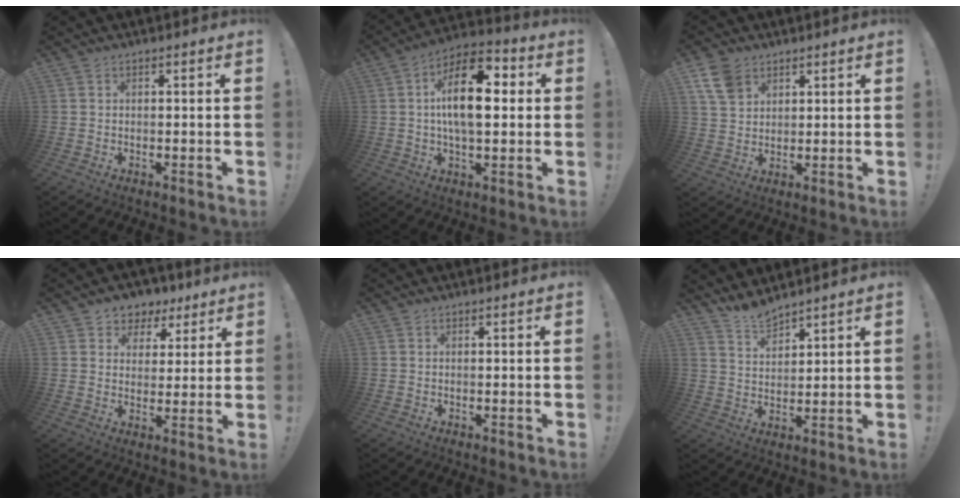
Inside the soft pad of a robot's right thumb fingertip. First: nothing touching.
{"total": 17.4, "force": [2.3, 8.5, 15.0], "torque": [-0.259, 0.005, 0.026]}
{"total": 8.6, "force": [5.0, 5.7, 4.0], "torque": [-0.075, -0.018, 0.100]}
{"total": 6.3, "force": [3.2, 5.4, 0.8], "torque": [-0.003, -0.024, 0.062]}
{"total": 0.0}
{"total": 6.6, "force": [6.4, 1.5, 1.2], "torque": [-0.031, -0.040, 0.120]}